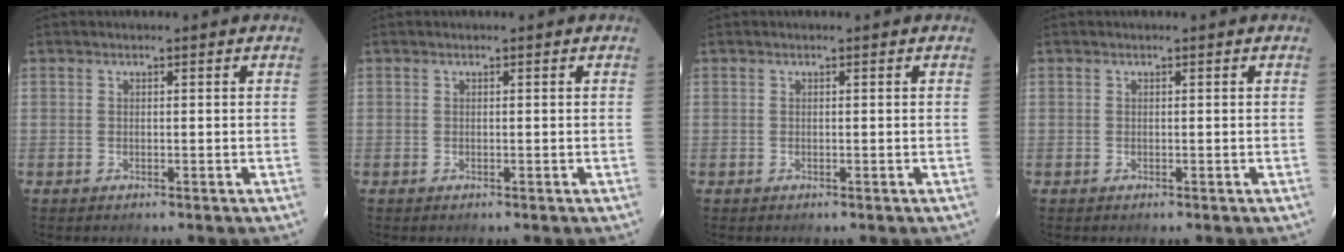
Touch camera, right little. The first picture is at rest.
{"total": 0.0}
{"total": 0.0}
{"total": 0.0}